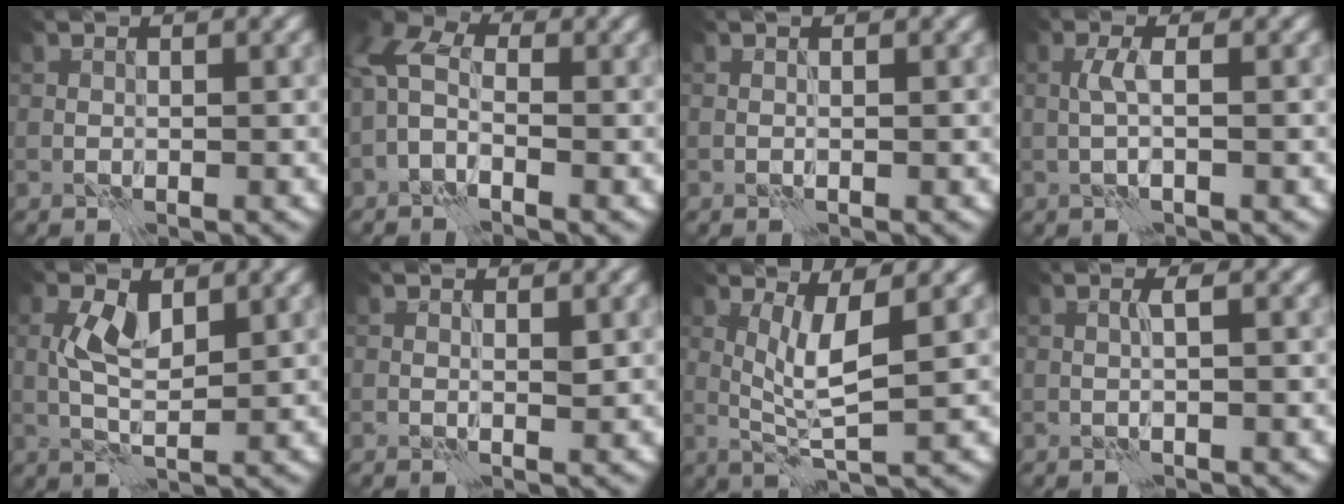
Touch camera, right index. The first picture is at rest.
{"total": 3.3, "force": [-0.6, 1.8, 2.7], "torque": [-0.058, 0.016, -0.029]}
{"total": 0.6, "force": [0.3, -0.5, 0.1], "torque": [0.000, 0.005, 0.002]}
{"total": 1.4, "force": [0.2, -0.3, 1.4], "torque": [-0.029, 0.008, 0.000]}
{"total": 3.2, "force": [1.0, 1.1, 2.8], "torque": [-0.062, 0.006, 0.017]}
{"total": 1.1, "force": [0.9, -0.4, 0.4], "torque": [-0.002, -0.001, 0.018]}
{"total": 3.7, "force": [1.4, -0.2, 3.4], "torque": [-0.070, -0.005, 0.034]}
{"total": 1.3, "force": [0.7, -0.8, 0.7], "torque": [-0.012, 0.004, 0.012]}